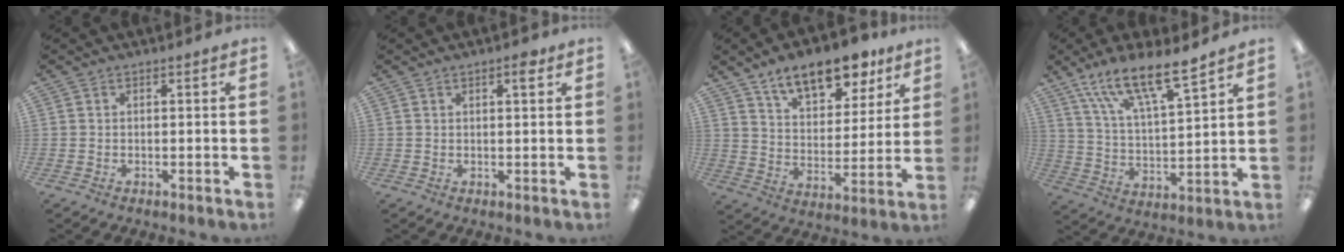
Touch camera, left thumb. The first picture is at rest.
{"total": 2.7, "force": [1.7, 0.8, 2.0], "torque": [-0.027, -0.003, 0.025]}
{"total": 13.9, "force": [10.6, 6.1, 6.7], "torque": [-0.100, -0.054, 0.185]}
{"total": 14.8, "force": [11.6, 3.6, 8.5], "torque": [-0.153, -0.067, 0.201]}